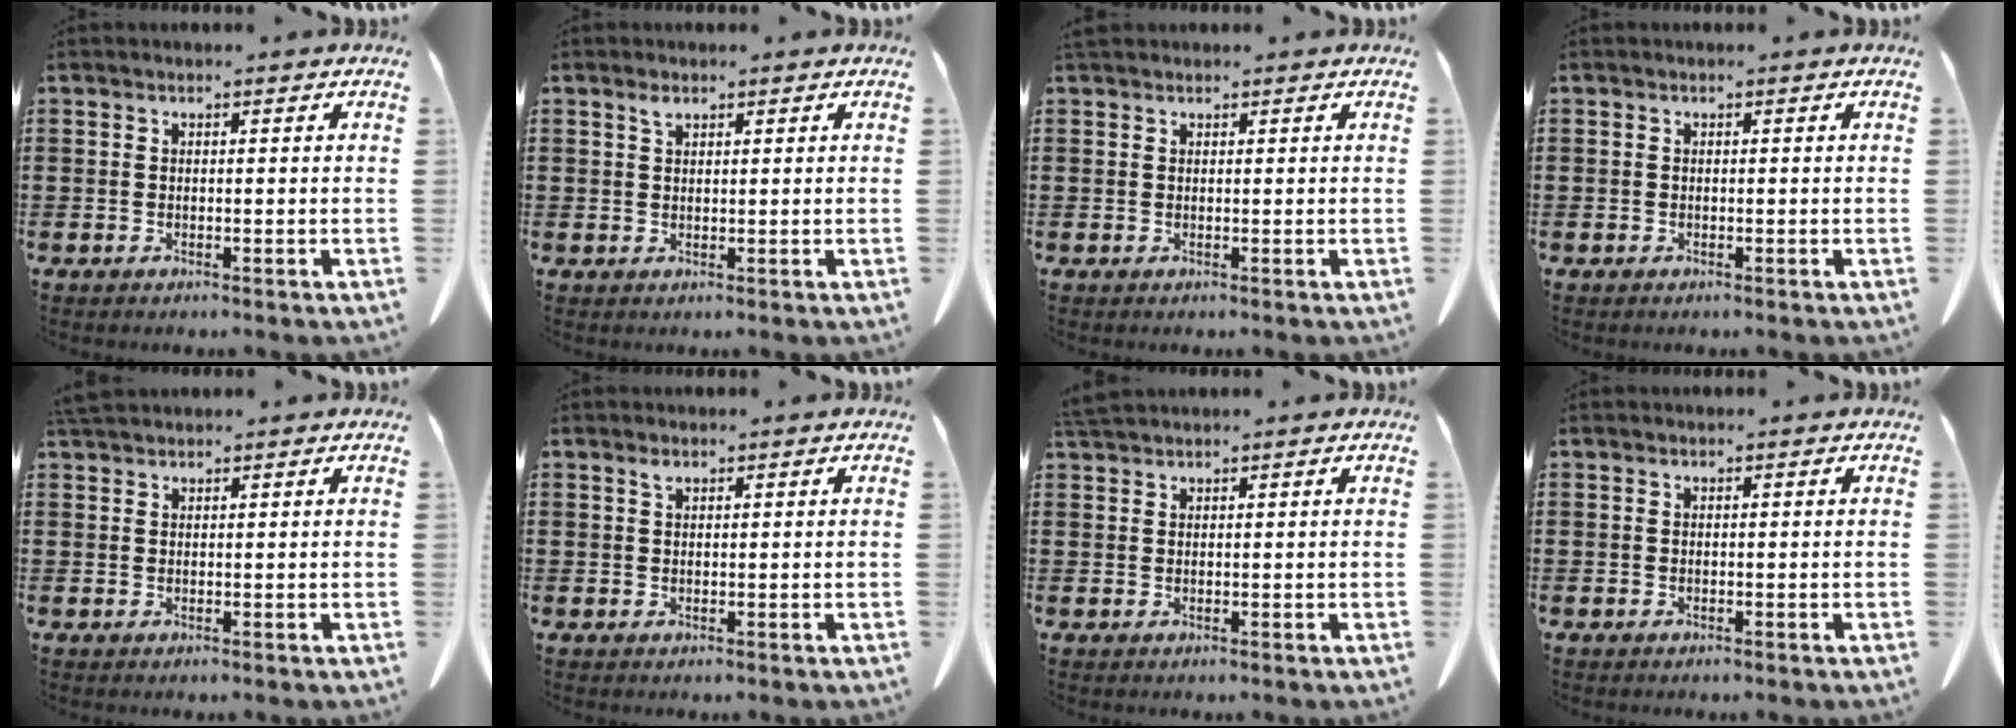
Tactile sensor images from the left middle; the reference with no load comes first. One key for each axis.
{"total": 1.4, "fx": 1.0, "fy": 0.6, "fz": 0.7, "tx": -0.019, "ty": 0.000, "tz": 0.020}
{"total": 0.8, "fx": 0.7, "fy": 0.4, "fz": 0.2, "tx": -0.007, "ty": 0.001, "tz": 0.015}
{"total": 0.0}
{"total": 2.0, "fx": 1.8, "fy": 0.5, "fz": 0.7, "tx": -0.021, "ty": 0.001, "tz": 0.037}
{"total": 1.0, "fx": 0.7, "fy": 0.4, "fz": 0.6, "tx": -0.014, "ty": 0.000, "tz": 0.014}
{"total": 1.7, "fx": 1.6, "fy": 0.0, "fz": 0.6, "tx": -0.015, "ty": -0.001, "tz": 0.033}
{"total": 0.0}